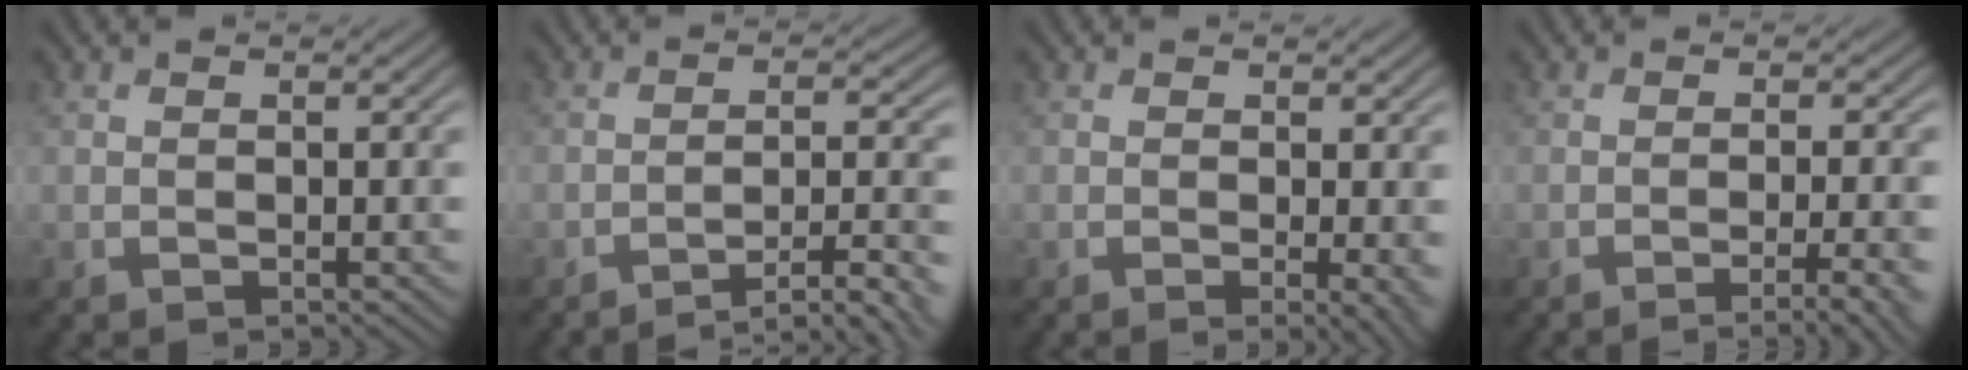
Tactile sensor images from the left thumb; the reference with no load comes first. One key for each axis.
{"total": 7.8, "fx": -5.4, "fy": 1.5, "fz": 5.4, "tx": -0.085, "ty": 0.012, "tz": -0.076}
{"total": 3.5, "fx": -0.5, "fy": 0.8, "fz": 3.3, "tx": -0.049, "ty": -0.004, "tz": -0.010}
{"total": 6.1, "fx": -3.2, "fy": 1.2, "fz": 5.1, "tx": -0.062, "ty": 0.010, "tz": -0.046}